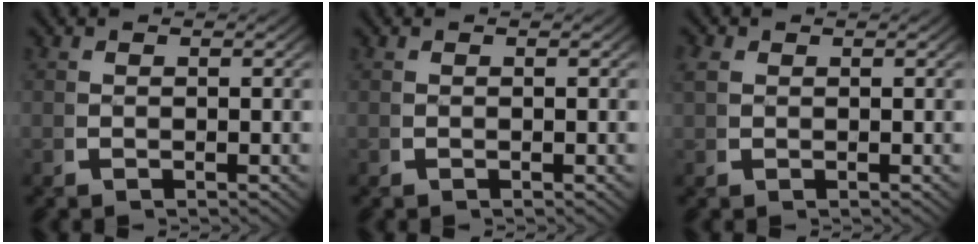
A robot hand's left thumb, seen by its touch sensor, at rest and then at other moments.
{"total": 0.0}
{"total": 1.1, "force": [0.7, 0.8, 0.4], "torque": [-0.014, -0.003, 0.018]}